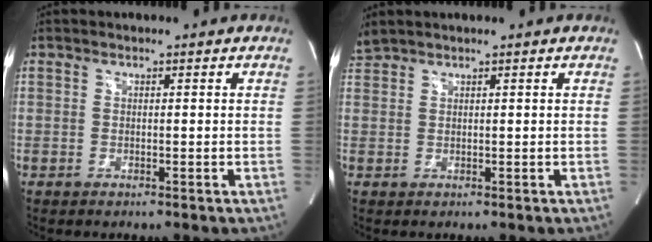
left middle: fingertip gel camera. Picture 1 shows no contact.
{"total": 1.9, "force": [1.8, -0.1, 0.4], "torque": [-0.017, 0.016, 0.043]}